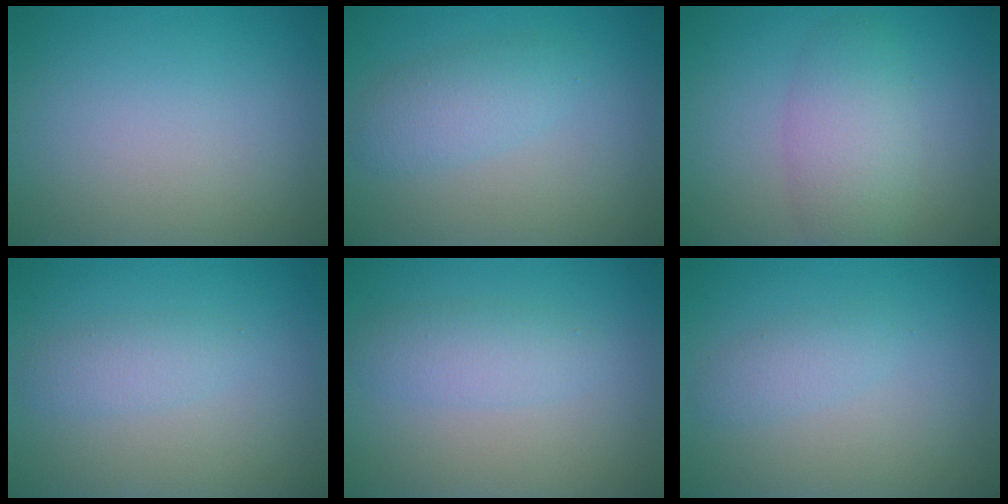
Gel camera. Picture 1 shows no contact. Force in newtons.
{"total": 2.7, "press": 2.7, "slide": 0.1}
{"total": 4.2, "press": 4.2, "slide": 0.2}
{"total": 1.8, "press": 1.8, "slide": 0.0}
{"total": 2.4, "press": 2.4, "slide": 0.0}
{"total": 1.5, "press": 1.5, "slide": 0.1}